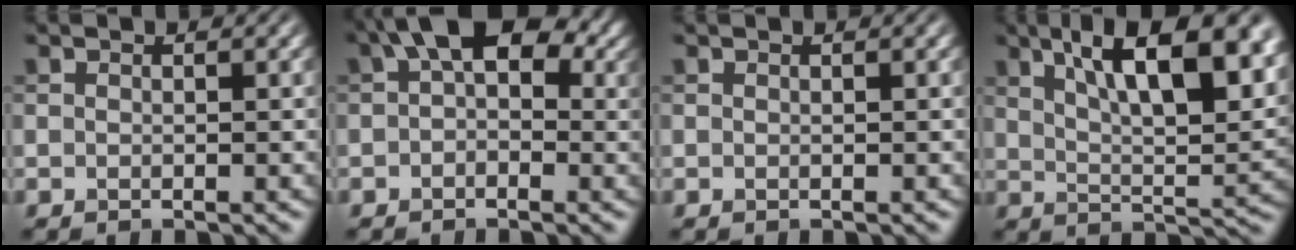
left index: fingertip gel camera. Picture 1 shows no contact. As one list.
[{"total": 7.0, "force": [2.0, 4.1, 5.3], "torque": [-0.067, 0.023, 0.013]}, {"total": 0.0}, {"total": 13.4, "force": [6.4, 4.8, 10.7], "torque": [-0.136, 0.013, 0.090]}]